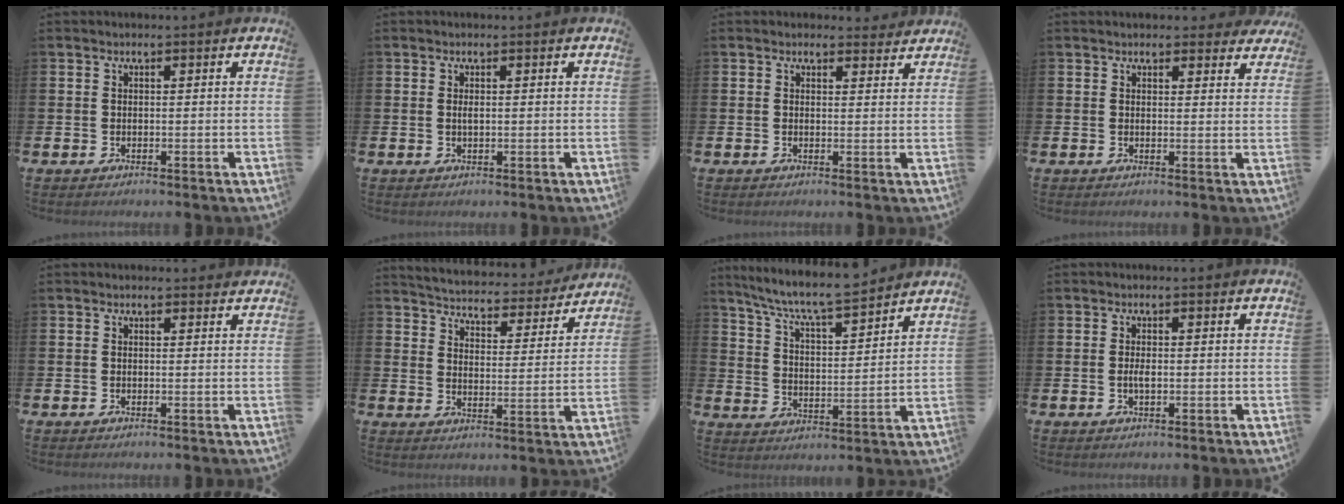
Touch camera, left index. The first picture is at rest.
{"total": 0.7, "force": [0.2, 0.2, 0.7], "torque": [-0.019, 0.003, 0.004]}
{"total": 1.7, "force": [1.5, 0.6, 0.0], "torque": [0.005, -0.005, 0.026]}
{"total": 2.3, "force": [2.2, 0.7, 0.1], "torque": [0.001, -0.006, 0.038]}
{"total": 0.5, "force": [0.4, 0.3, 0.2], "torque": [0.005, -0.001, 0.004]}
{"total": 4.9, "force": [4.8, 0.8, 0.5], "torque": [-0.031, -0.044, 0.078]}
{"total": 7.9, "force": [7.5, 0.4, 2.5], "torque": [-0.081, -0.050, 0.131]}
{"total": 1.5, "force": [-0.2, 0.6, 1.4], "torque": [-0.025, 0.000, -0.005]}